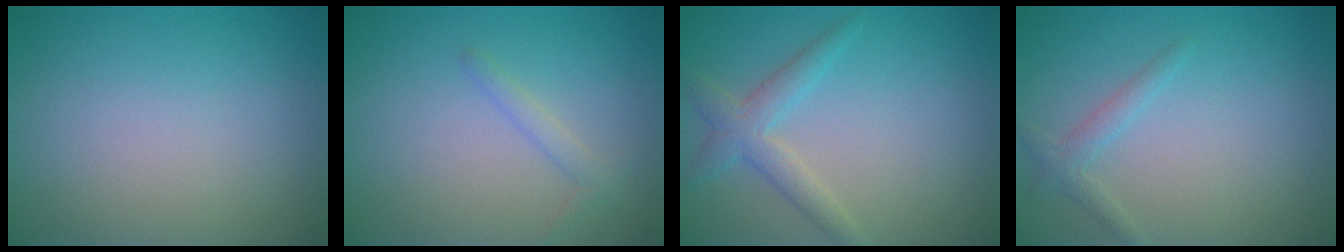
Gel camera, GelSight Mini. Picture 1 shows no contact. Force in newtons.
{"total": 1.3, "press": 1.3, "slide": 0.1}
{"total": 2.8, "press": 2.8, "slide": 0.1}
{"total": 1.5, "press": 1.5, "slide": 0.1}